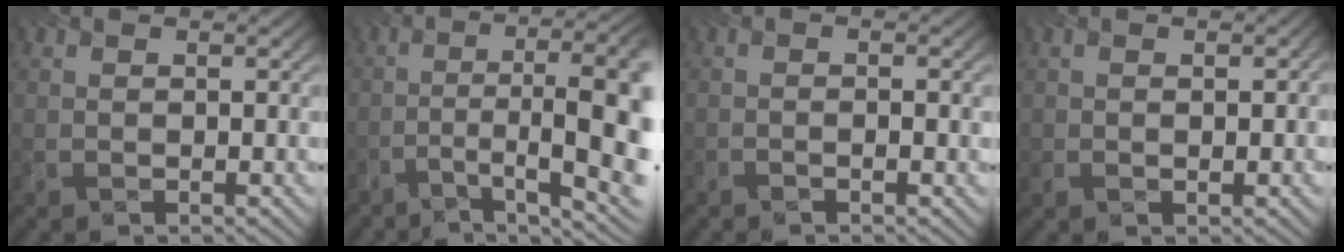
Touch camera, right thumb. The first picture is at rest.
{"total": 14.2, "force": [-4.0, 4.0, 13.0], "torque": [-0.131, 0.012, -0.064]}
{"total": 1.3, "force": [-0.9, 0.1, 0.9], "torque": [-0.006, -0.001, -0.027]}
{"total": 1.3, "force": [0.4, 0.2, 1.2], "torque": [-0.019, 0.006, -0.002]}